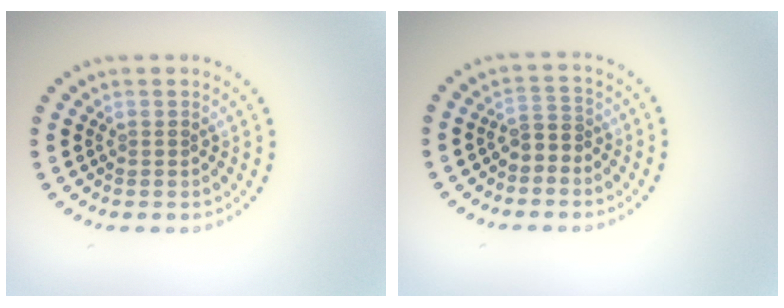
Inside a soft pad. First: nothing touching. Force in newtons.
{"total": 1.9, "press": 1.6, "slide": 0.9}